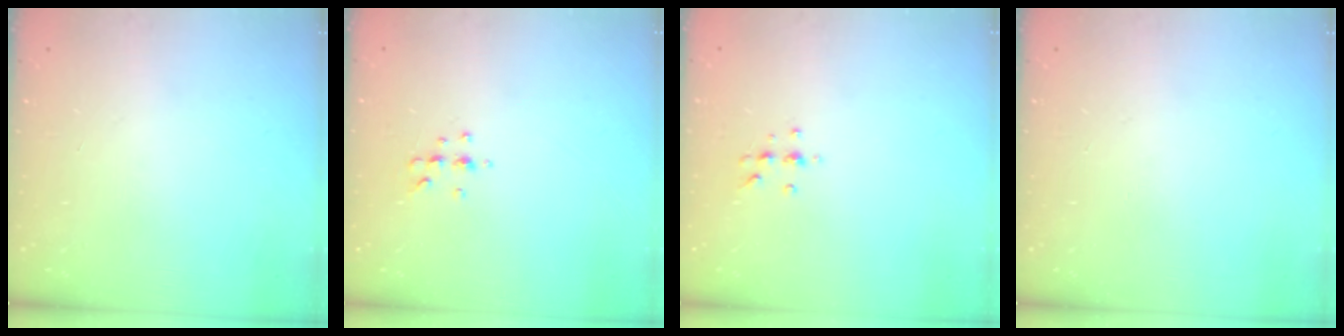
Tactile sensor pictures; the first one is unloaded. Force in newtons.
{"total": 4.7, "press": 4.6, "slide": 1.1}
{"total": 4.0, "press": 3.8, "slide": 1.2}
{"total": 0.0}